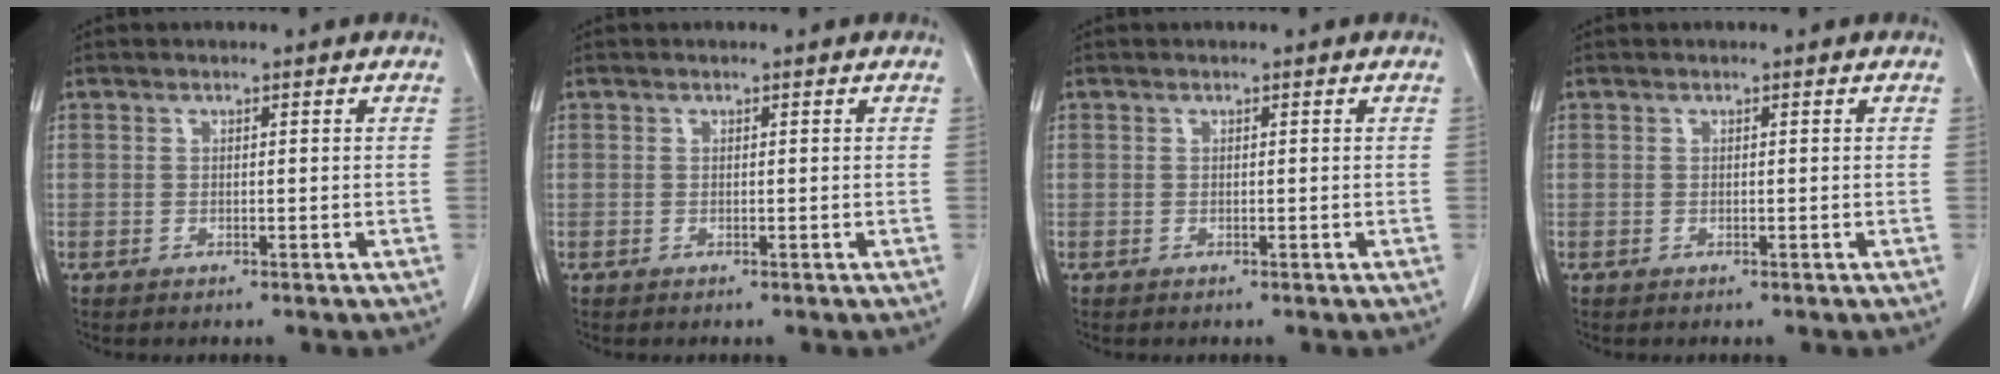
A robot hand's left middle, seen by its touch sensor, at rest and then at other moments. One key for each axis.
{"total": 0.0}
{"total": 0.0}
{"total": 0.0}